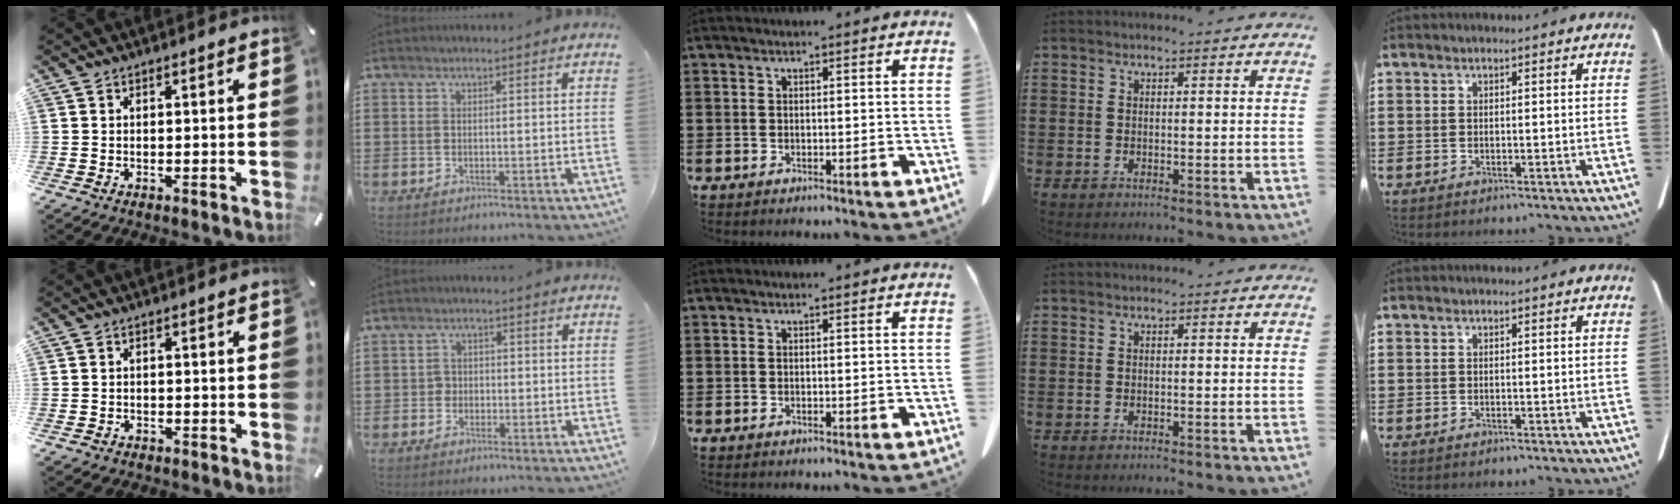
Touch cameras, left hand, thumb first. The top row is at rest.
{"thumb": {"total": 1.1, "force": [-0.8, 0.8, 0.1], "torque": [-0.004, 0.005, -0.019]}, "index": {"total": 2.0, "force": [-0.8, 1.8, 0.4], "torque": [-0.015, 0.004, -0.019]}}